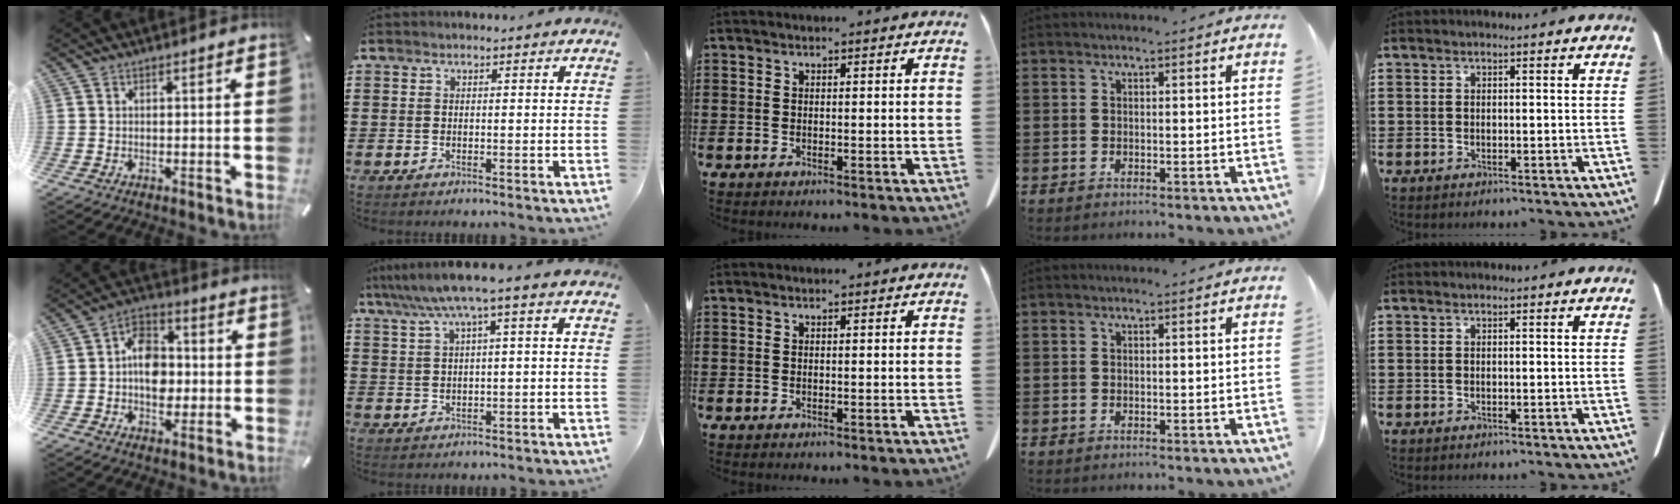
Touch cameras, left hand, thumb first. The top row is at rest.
{"thumb": {"total": 9.4, "force": [-1.4, 7.2, 5.9], "torque": [-0.088, 0.018, -0.022]}, "index": {"total": 4.9, "force": [1.9, -0.2, 4.5], "torque": [-0.090, -0.005, 0.030]}}